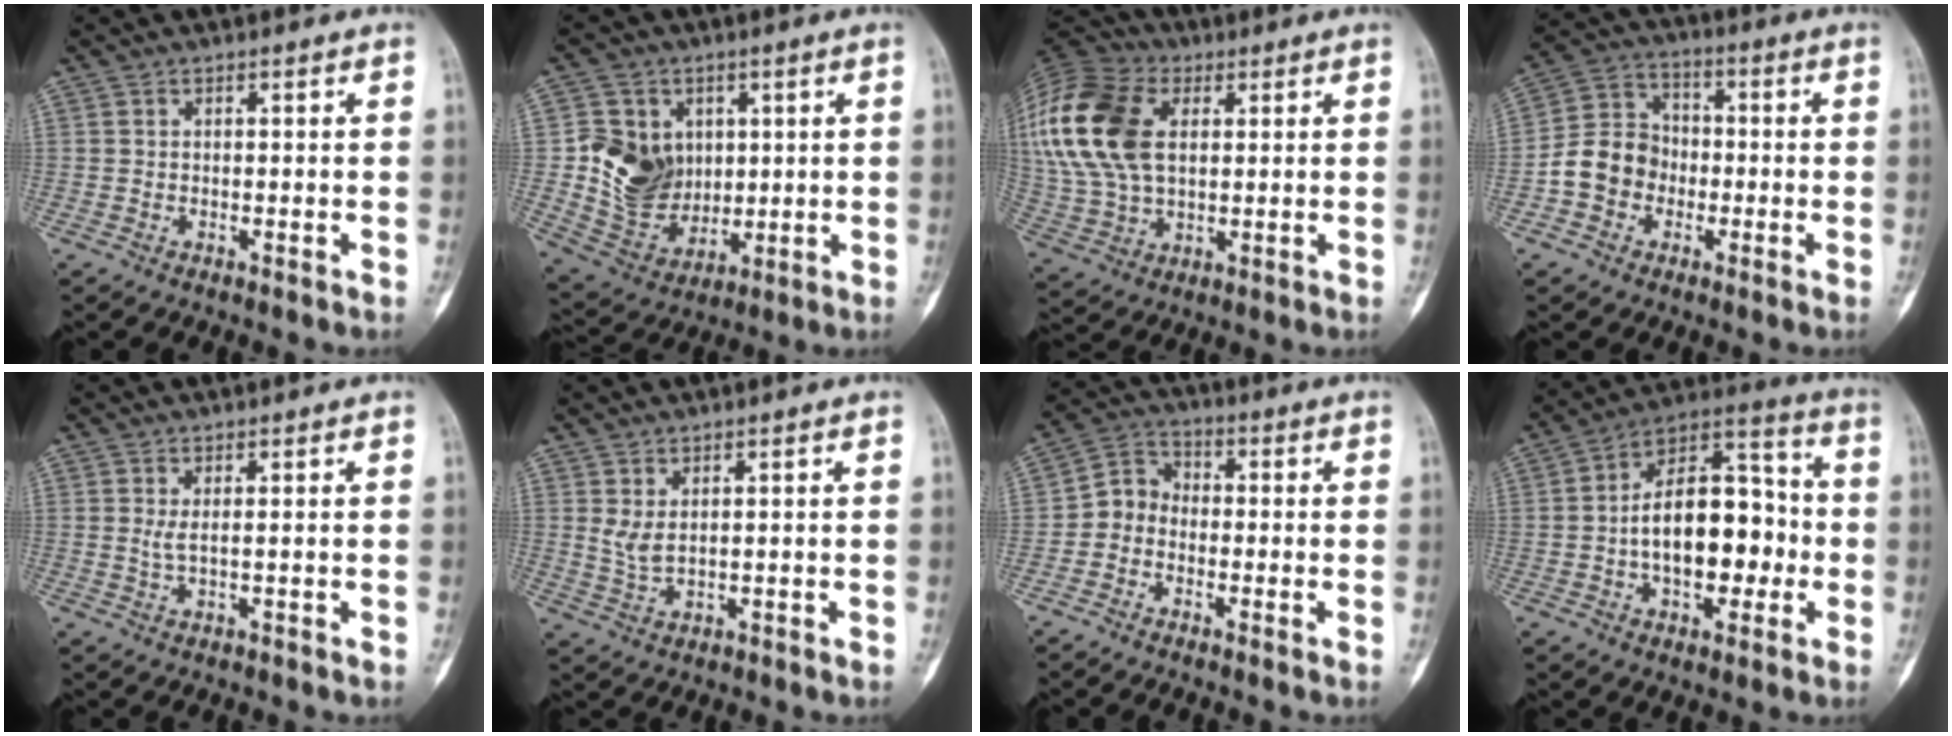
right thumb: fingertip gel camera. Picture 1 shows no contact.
{"total": 12.6, "force": [1.8, 10.6, 6.6], "torque": [-0.072, -0.013, 0.051]}
{"total": 24.9, "force": [6.2, 16.0, 18.1], "torque": [-0.421, 0.023, 0.118]}
{"total": 9.6, "force": [-2.6, 8.2, 4.3], "torque": [-0.061, 0.037, -0.057]}
{"total": 1.4, "force": [0.3, 0.0, 1.3], "torque": [-0.039, -0.001, 0.009]}
{"total": 3.0, "force": [0.9, 1.2, 2.6], "torque": [-0.057, -0.008, 0.027]}
{"total": 5.1, "force": [-1.8, 4.1, 2.4], "torque": [-0.026, 0.024, -0.051]}
{"total": 17.8, "force": [-2.2, 10.2, 14.4], "torque": [-0.198, 0.045, -0.041]}